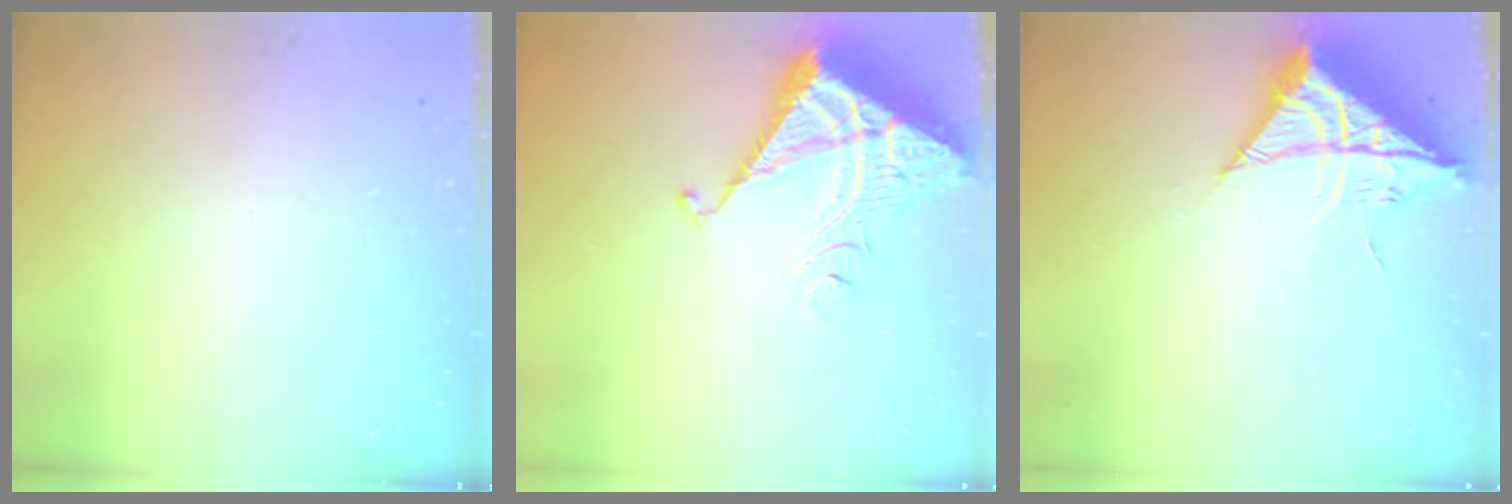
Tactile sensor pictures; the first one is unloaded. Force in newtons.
{"total": 7.4, "press": 7.3, "slide": 0.8}
{"total": 10.5, "press": 10.5, "slide": 1.0}